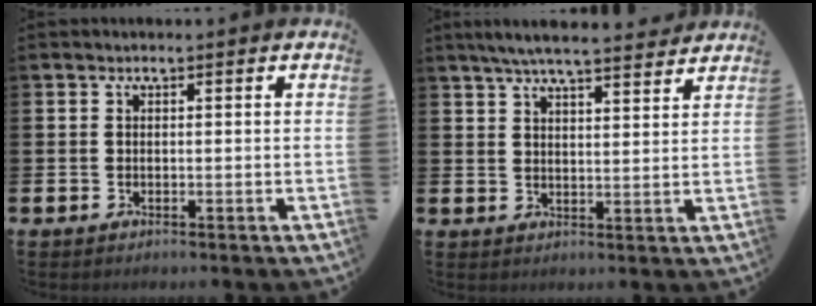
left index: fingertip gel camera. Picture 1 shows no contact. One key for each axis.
{"total": 6.0, "fx": 5.7, "fy": 0.4, "fz": 1.9, "tx": -0.047, "ty": -0.025, "tz": 0.101}